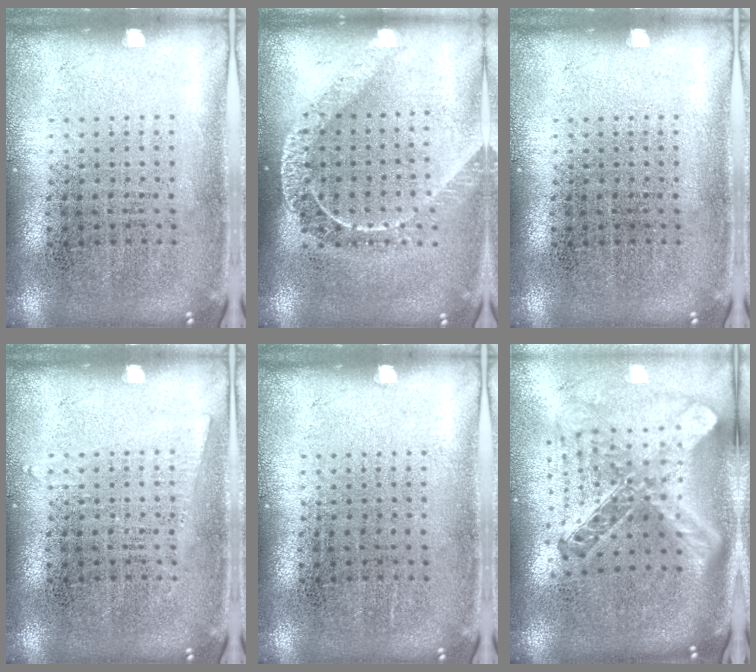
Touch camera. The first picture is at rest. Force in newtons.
{"total": 1.7, "press": 1.5, "slide": 0.8}
{"total": 0.0}
{"total": 0.7, "press": 0.7, "slide": 0.0}
{"total": 0.0}
{"total": 2.7, "press": 2.0, "slide": 1.9}